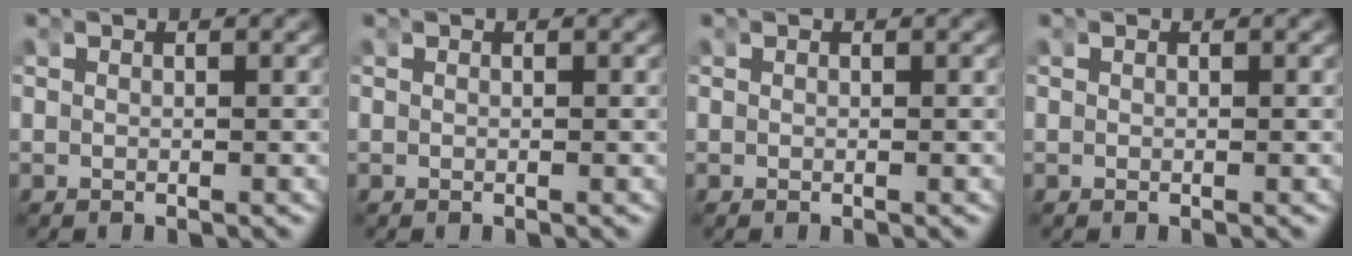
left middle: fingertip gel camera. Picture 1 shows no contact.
{"total": 0.0}
{"total": 0.0}
{"total": 0.0}